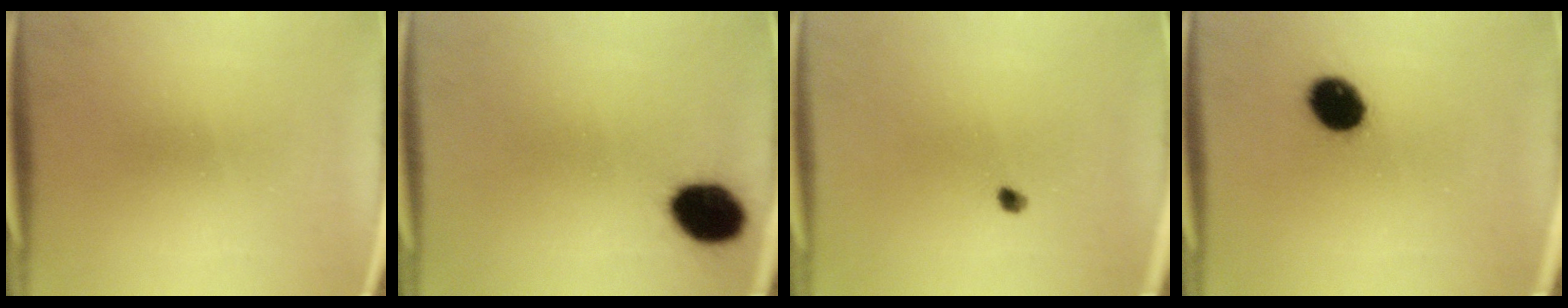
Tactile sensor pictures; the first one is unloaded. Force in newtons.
{"total": 12.0}
{"total": 1.2}
{"total": 9.2}